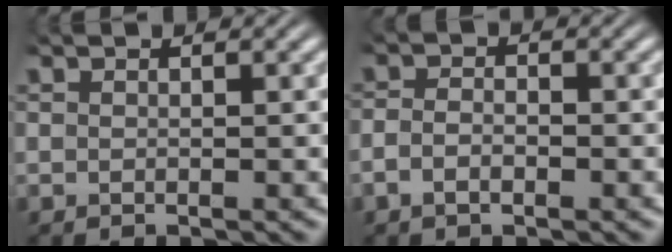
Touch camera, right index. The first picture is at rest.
{"total": 1.8, "force": [-1.1, 0.9, 1.1], "torque": [-0.026, -0.002, -0.021]}